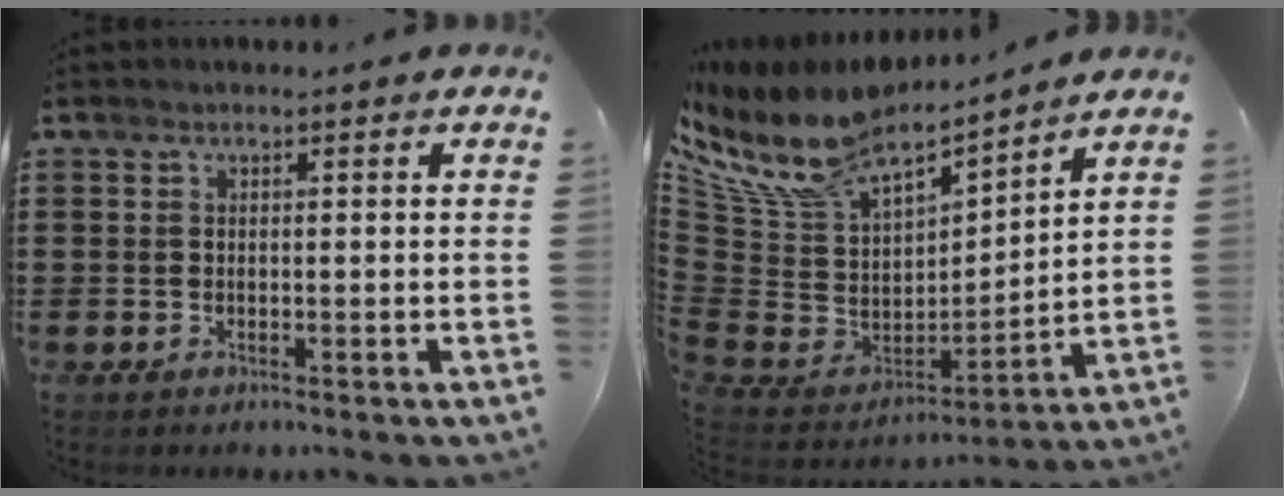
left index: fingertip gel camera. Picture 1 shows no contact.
{"total": 11.0, "force": [8.3, 4.6, 5.7], "torque": [-0.163, -0.065, 0.142]}